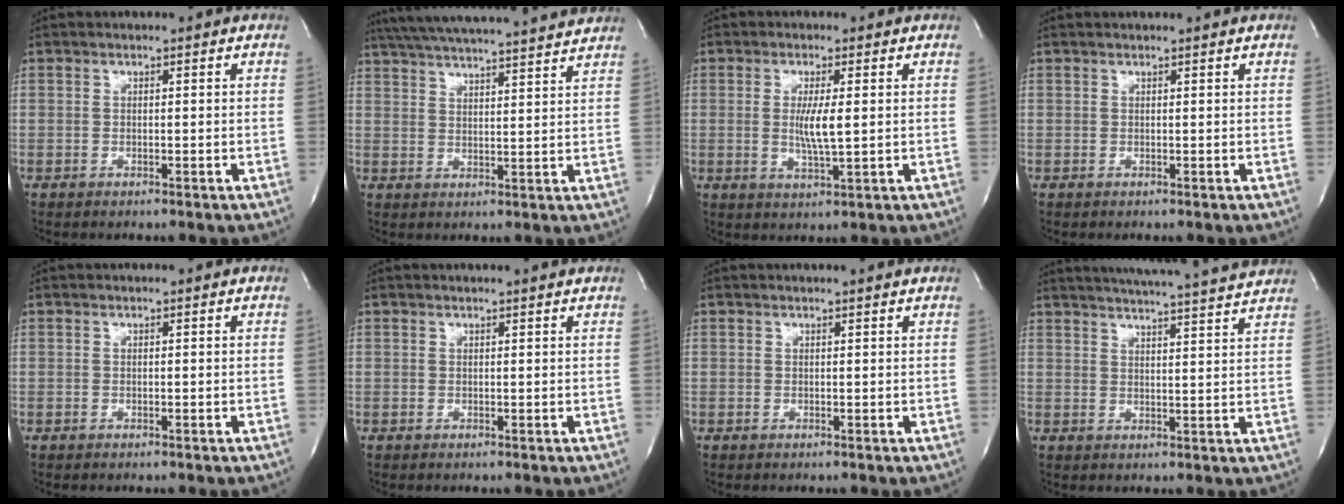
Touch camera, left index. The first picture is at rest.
{"total": 21.2, "force": [19.6, 0.8, 8.2], "torque": [-0.144, 0.017, 0.270]}
{"total": 4.7, "force": [0.3, 0.3, 4.6], "torque": [-0.093, -0.010, 0.008]}
{"total": 2.3, "force": [2.2, -0.1, 0.7], "torque": [-0.010, 0.014, 0.028]}
{"total": 0.0}
{"total": 2.7, "force": [2.6, -0.3, 0.8], "torque": [-0.013, 0.005, 0.028]}
{"total": 2.4, "force": [2.3, -0.3, 0.7], "torque": [-0.012, 0.004, 0.026]}
{"total": 16.7, "force": [15.6, -0.5, 5.8], "torque": [-0.102, -0.012, 0.202]}